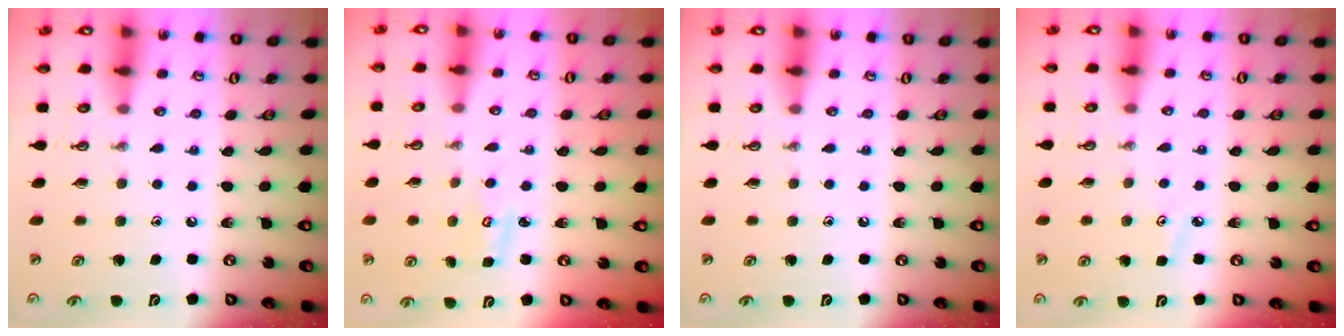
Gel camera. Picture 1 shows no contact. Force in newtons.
{"total": 2.5, "press": 2.5, "slide": 0.3}
{"total": 0.0}
{"total": 2.9, "press": 2.9, "slide": 0.3}